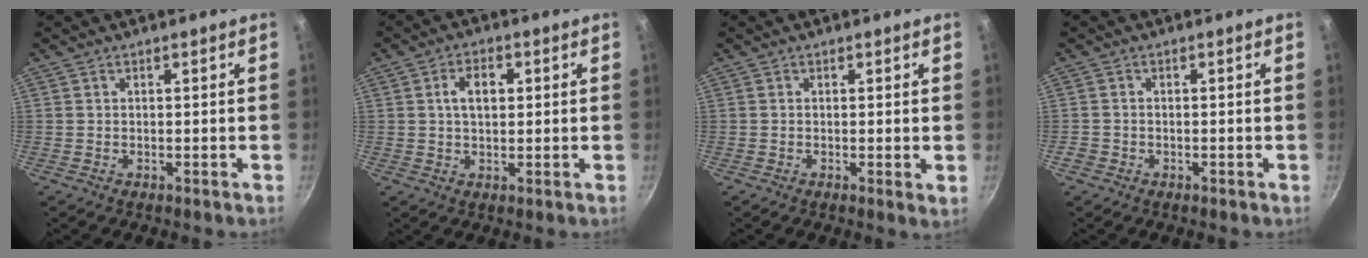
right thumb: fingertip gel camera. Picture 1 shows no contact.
{"total": 6.4, "force": [1.4, 4.0, 4.9], "torque": [-0.066, 0.007, 0.018]}
{"total": 1.5, "force": [0.1, 0.2, 1.5], "torque": [-0.022, -0.006, -0.002]}
{"total": 1.3, "force": [-0.8, 0.9, 0.4], "torque": [-0.014, 0.005, -0.015]}